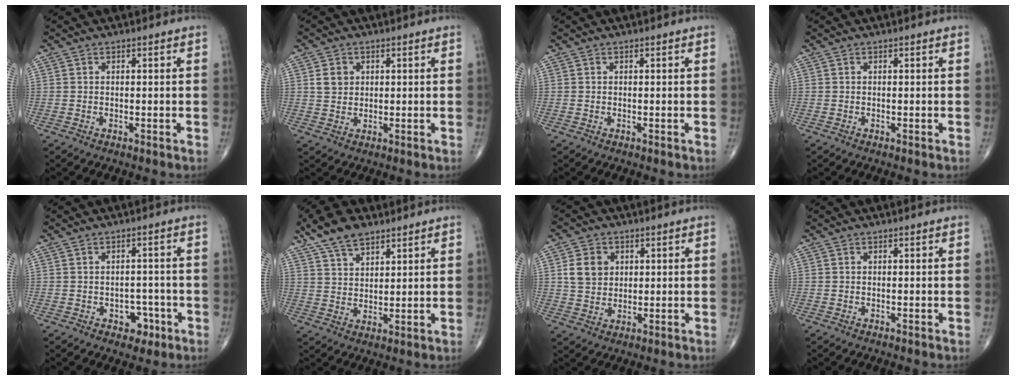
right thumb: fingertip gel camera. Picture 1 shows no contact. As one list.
[{"total": 3.3, "force": [1.0, 2.8, 1.5], "torque": [-0.014, -0.002, 0.020]}, {"total": 0.0}, {"total": 0.0}, {"total": 4.2, "force": [-1.8, 3.1, 2.1], "torque": [-0.001, 0.016, -0.021]}, {"total": 9.3, "force": [6.5, 4.3, 5.1], "torque": [-0.083, -0.019, 0.124]}, {"total": 6.1, "force": [1.6, 5.0, 3.1], "torque": [-0.038, -0.007, 0.031]}, {"total": 0.0}]